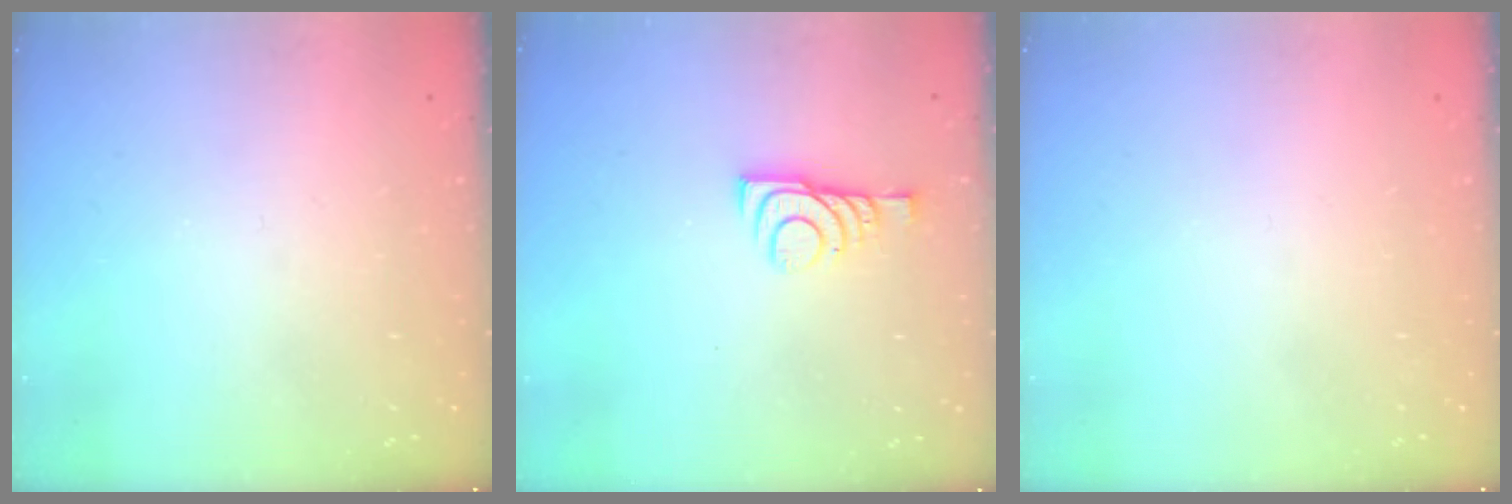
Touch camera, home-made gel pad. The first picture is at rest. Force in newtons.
{"total": 6.7, "press": 6.7, "slide": 0.8}
{"total": 1.6, "press": 1.6, "slide": 0.1}